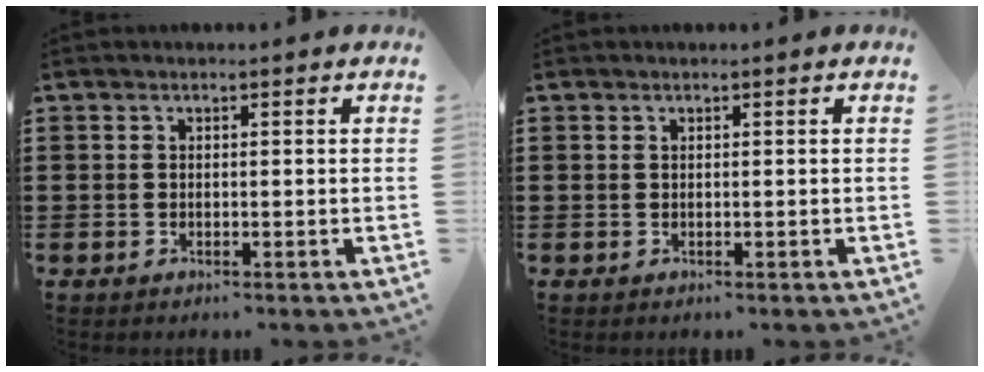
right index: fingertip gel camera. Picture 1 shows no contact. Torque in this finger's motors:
{"motor_torque": [-0.31, 0.45, -0.08, -0.01]}